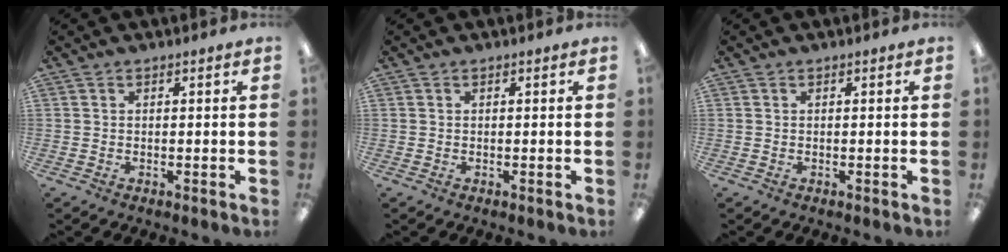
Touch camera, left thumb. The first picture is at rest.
{"total": 0.0}
{"total": 0.0}